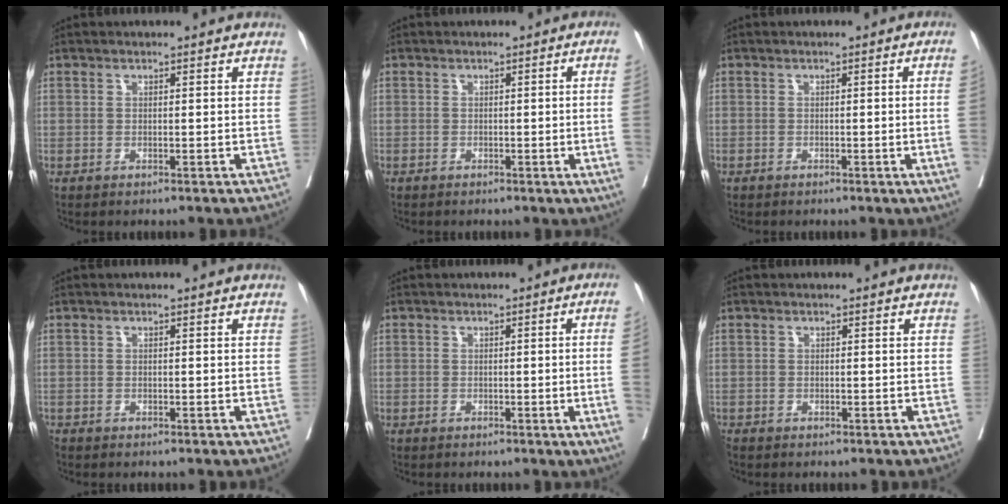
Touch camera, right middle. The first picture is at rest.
{"total": 3.9, "force": [-0.6, -1.5, 3.6], "torque": [-0.041, -0.007, -0.006]}
{"total": 3.0, "force": [-0.5, -1.3, 2.7], "torque": [-0.031, -0.004, -0.006]}
{"total": 0.8, "force": [-0.7, 0.3, 0.1], "torque": [-0.009, -0.002, -0.017]}
{"total": 5.4, "force": [-0.8, -1.9, 5.0], "torque": [-0.048, -0.010, -0.012]}
{"total": 0.8, "force": [-0.7, 0.3, 0.1], "torque": [-0.009, -0.003, -0.018]}